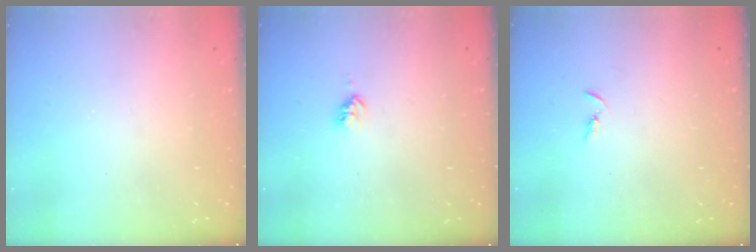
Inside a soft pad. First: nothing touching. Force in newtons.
{"total": 2.8, "press": 2.8, "slide": 0.2}
{"total": 2.2, "press": 2.2, "slide": 0.2}